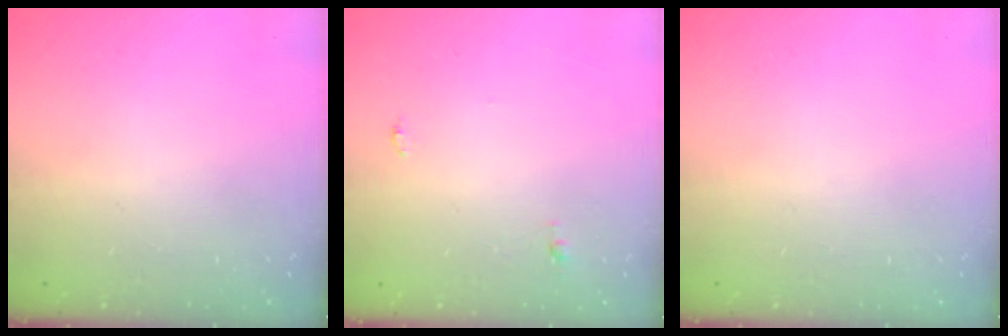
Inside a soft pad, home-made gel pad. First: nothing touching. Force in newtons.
{"total": 3.7, "press": 3.3, "slide": 1.7}
{"total": 0.0}